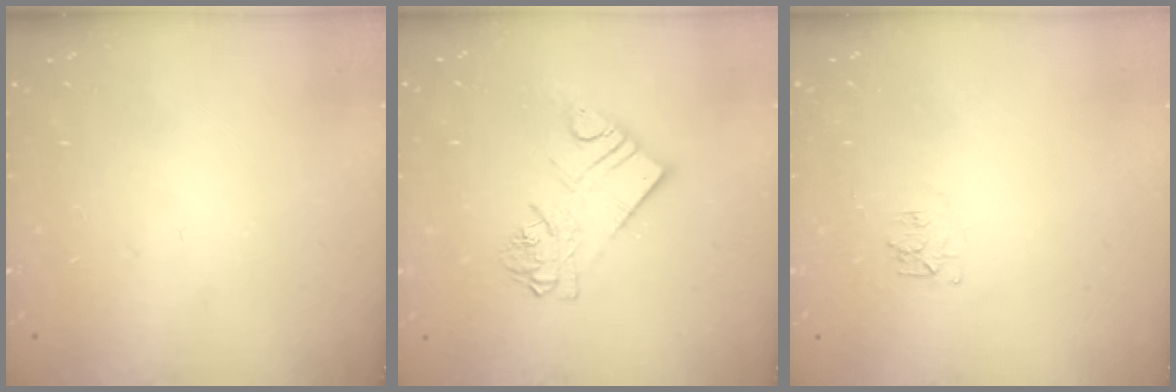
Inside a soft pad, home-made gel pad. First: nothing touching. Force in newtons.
{"total": 8.9, "press": 8.9, "slide": 0.7}
{"total": 4.6, "press": 4.5, "slide": 0.5}